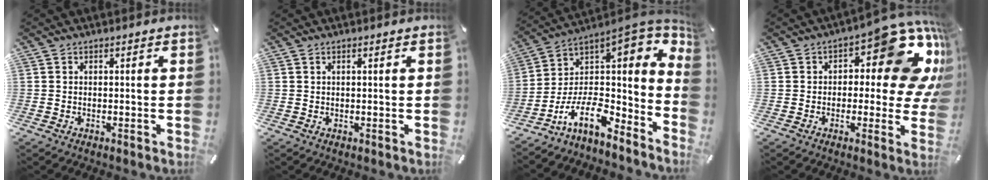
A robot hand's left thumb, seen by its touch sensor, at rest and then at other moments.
{"total": 0.6, "force": [0.3, -0.1, 0.5], "torque": [-0.008, -0.001, 0.005]}
{"total": 10.9, "force": [-1.3, 6.4, 8.7], "torque": [-0.152, -0.031, -0.024]}
{"total": 16.3, "force": [7.3, 7.3, 12.7], "torque": [-0.149, -0.065, 0.118]}